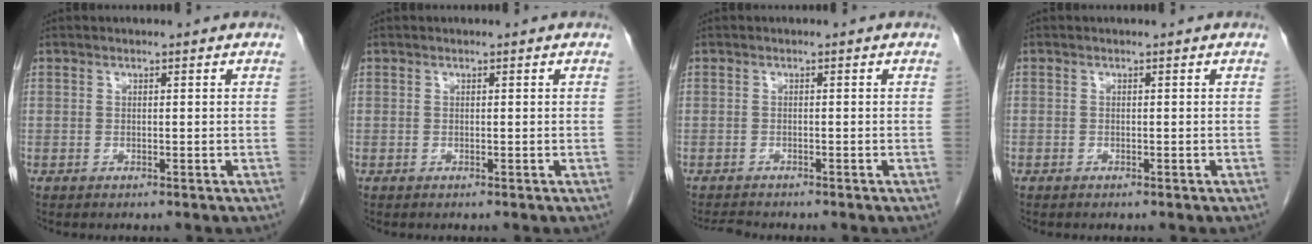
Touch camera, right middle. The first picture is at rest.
{"total": 0.0}
{"total": 1.8, "force": [-1.8, 0.1, 0.3], "torque": [-0.014, -0.011, -0.027]}
{"total": 0.0}